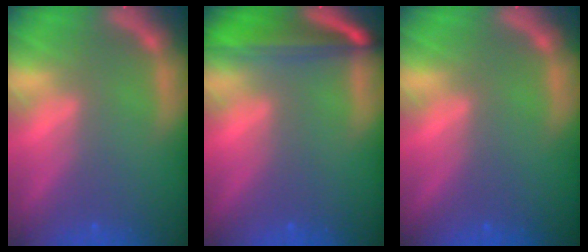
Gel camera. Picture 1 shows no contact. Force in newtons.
{"total": 7.1}
{"total": 0.0}